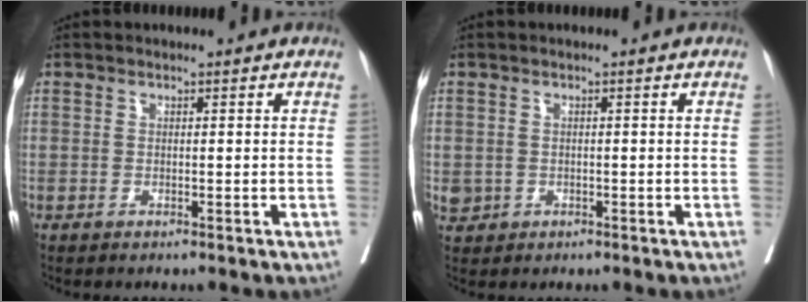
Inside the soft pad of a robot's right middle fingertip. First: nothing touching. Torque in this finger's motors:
{"motor_torque": [0.11, -0.19, 0.00, 0.00]}